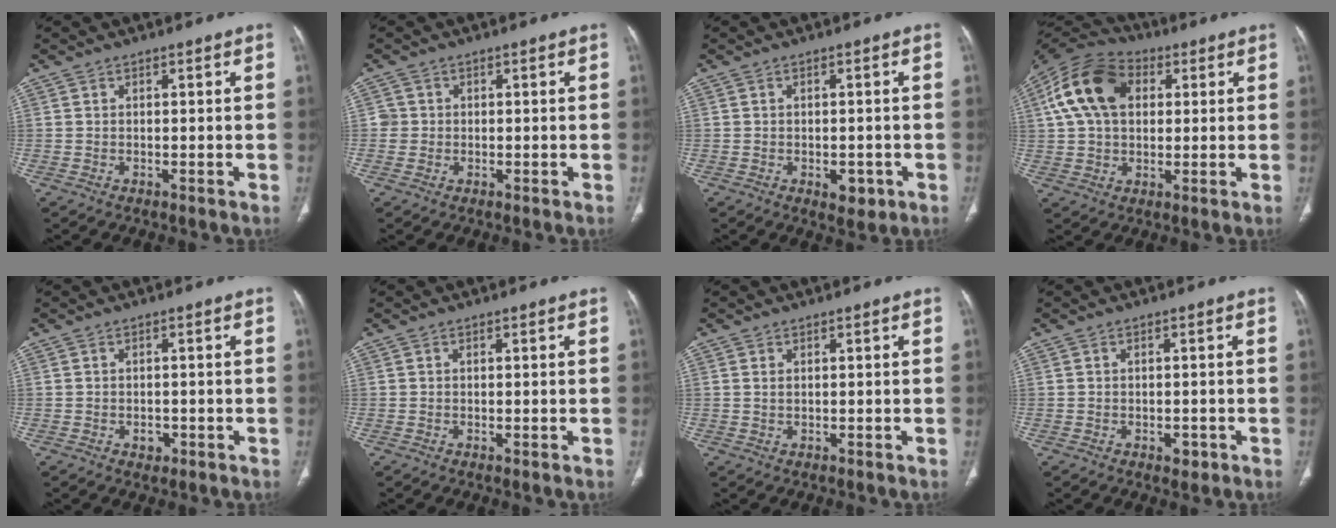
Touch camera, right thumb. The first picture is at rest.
{"total": 2.0, "force": [-0.1, 2.0, 0.2], "torque": [0.010, 0.007, -0.003]}
{"total": 3.6, "force": [-1.3, 2.1, 2.6], "torque": [-0.022, 0.002, -0.008]}
{"total": 15.6, "force": [4.0, 10.6, 10.8], "torque": [-0.194, 0.021, 0.064]}
{"total": 1.7, "force": [-0.7, 1.3, 0.9], "torque": [-0.007, 0.003, -0.004]}
{"total": 0.0}
{"total": 1.1, "force": [0.3, 0.6, 0.8], "torque": [-0.021, 0.002, 0.011]}
{"total": 1.9, "force": [-0.9, 1.2, 1.2], "torque": [-0.009, 0.002, -0.007]}